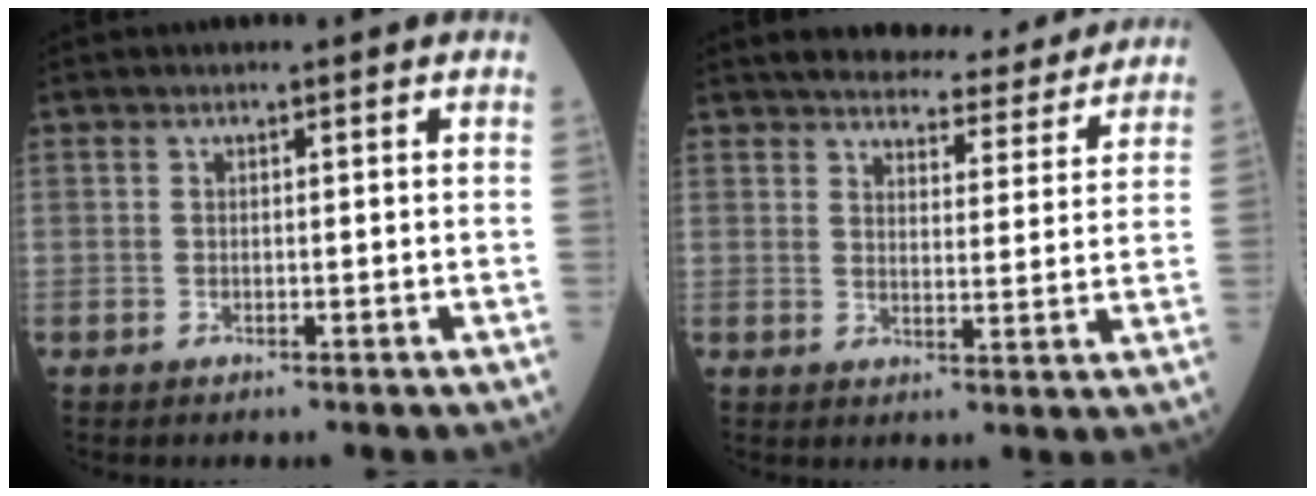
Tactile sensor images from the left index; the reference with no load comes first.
{"total": 14.4, "force": [13.5, 3.2, 3.9], "torque": [-0.030, -0.008, 0.157]}